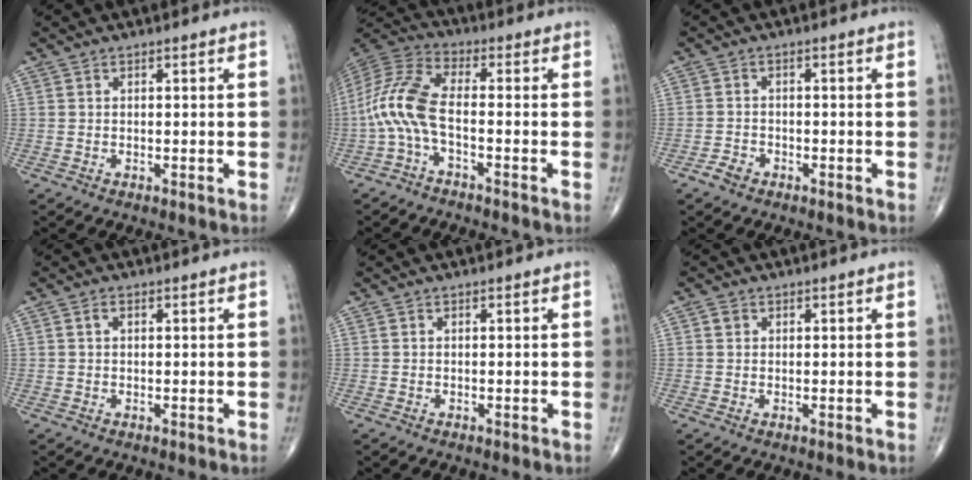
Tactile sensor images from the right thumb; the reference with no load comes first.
{"total": 10.7, "force": [-2.6, 3.9, 9.6], "torque": [-0.223, 0.036, -0.061]}
{"total": 2.1, "force": [-1.4, 1.4, 0.6], "torque": [-0.010, 0.011, -0.025]}
{"total": 1.1, "force": [0.3, 0.7, 0.8], "torque": [-0.017, 0.006, 0.006]}
{"total": 0.0}
{"total": 1.2, "force": [0.4, 1.0, 0.4], "torque": [-0.002, 0.000, 0.004]}